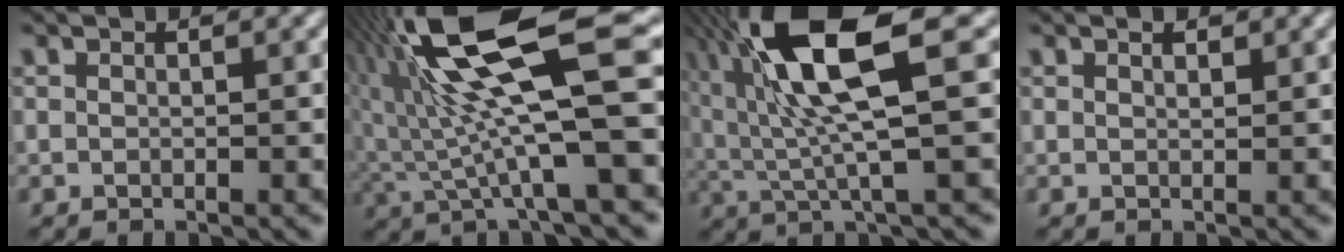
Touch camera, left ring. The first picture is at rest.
{"total": 12.1, "force": [3.2, 2.2, 11.4], "torque": [-0.215, 0.019, 0.064]}
{"total": 10.8, "force": [4.1, 2.2, 9.7], "torque": [-0.191, 0.014, 0.080]}
{"total": 1.0, "force": [0.8, 0.3, 0.5], "torque": [-0.004, 0.005, 0.009]}